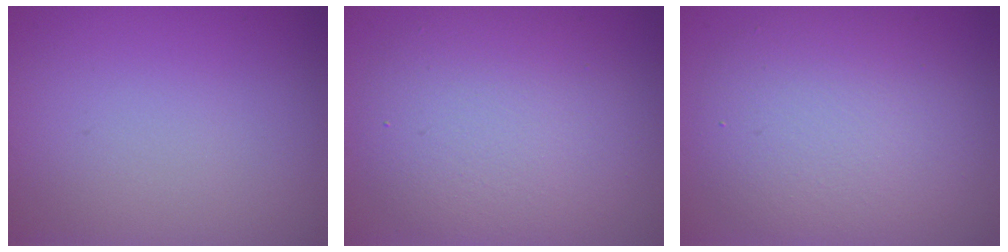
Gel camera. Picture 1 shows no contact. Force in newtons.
{"total": 6.3, "press": 6.3, "slide": 0.4}
{"total": 6.0, "press": 6.0, "slide": 0.3}